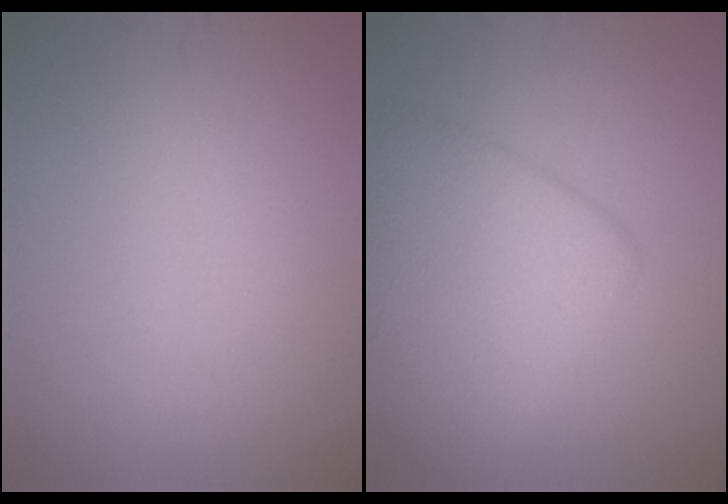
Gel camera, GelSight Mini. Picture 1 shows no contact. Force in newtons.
{"total": 7.0, "press": 7.0, "slide": 0.2}